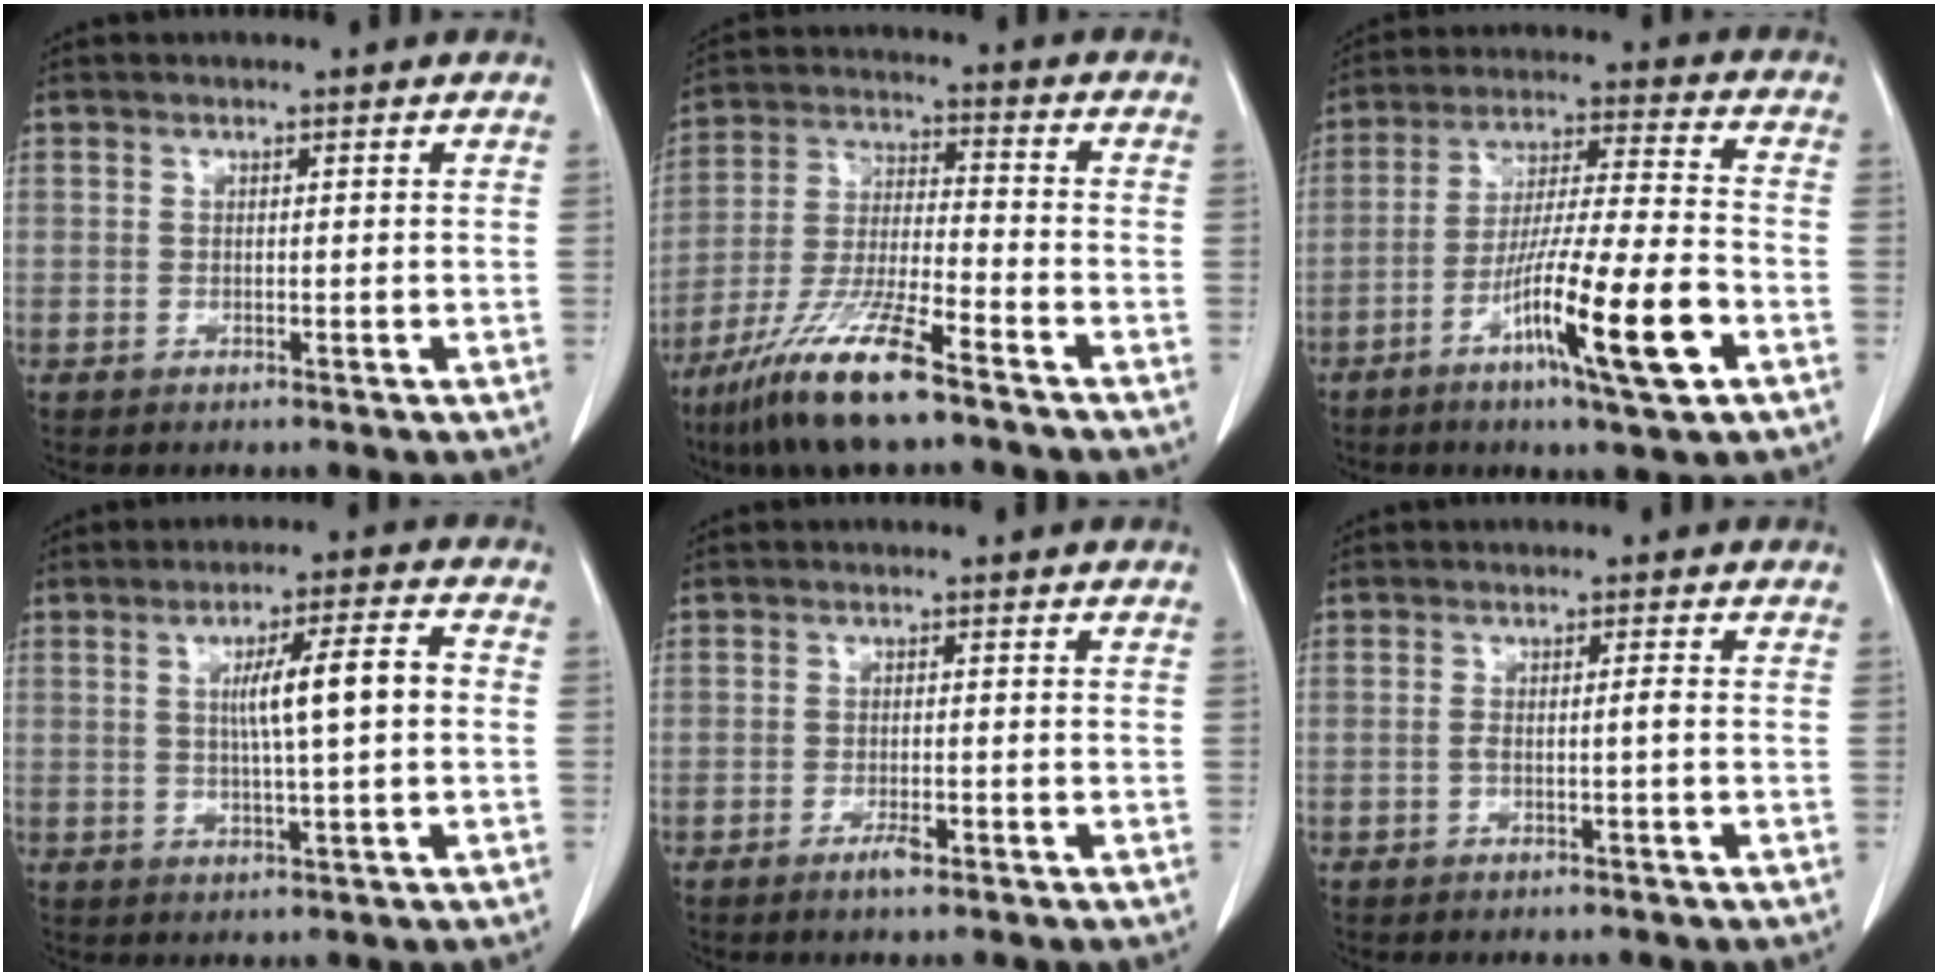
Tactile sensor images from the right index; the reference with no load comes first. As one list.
[{"total": 12.4, "force": [-8.4, 1.3, 9.0], "torque": [-0.187, -0.028, -0.159]}, {"total": 14.6, "force": [-6.4, 0.3, 13.2], "torque": [-0.234, -0.014, -0.108]}, {"total": 7.9, "force": [0.6, 0.3, 7.9], "torque": [-0.125, 0.009, 0.009]}, {"total": 1.9, "force": [-1.2, 0.3, 1.4], "torque": [-0.025, 0.000, -0.018]}, {"total": 1.5, "force": [-0.5, -0.1, 1.4], "torque": [-0.024, 0.003, -0.008]}]